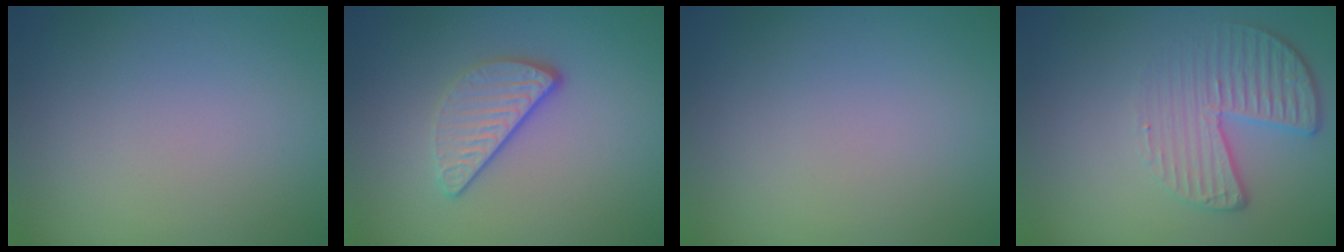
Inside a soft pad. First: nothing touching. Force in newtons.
{"total": 3.2, "press": 2.6, "slide": 1.8}
{"total": 0.0}
{"total": 4.4, "press": 3.1, "slide": 3.1}